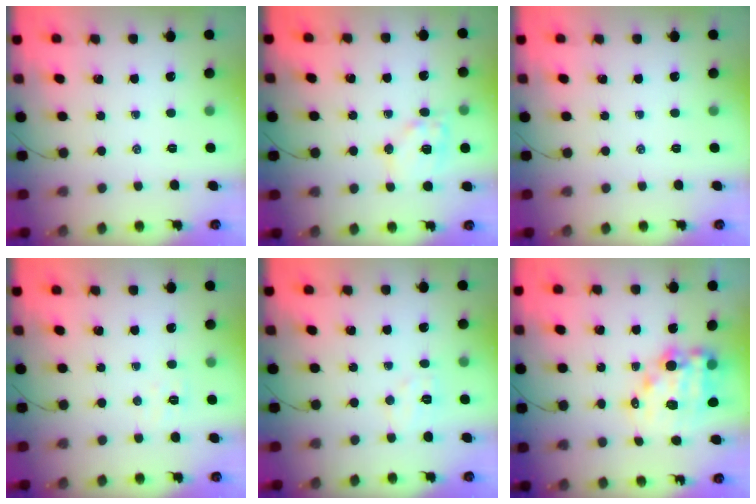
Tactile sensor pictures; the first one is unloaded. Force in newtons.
{"total": 10.7, "press": 10.6, "slide": 1.5}
{"total": 0.0}
{"total": 4.7, "press": 4.5, "slide": 1.1}
{"total": 5.0, "press": 4.9, "slide": 1.1}
{"total": 12.5, "press": 12.1, "slide": 3.0}